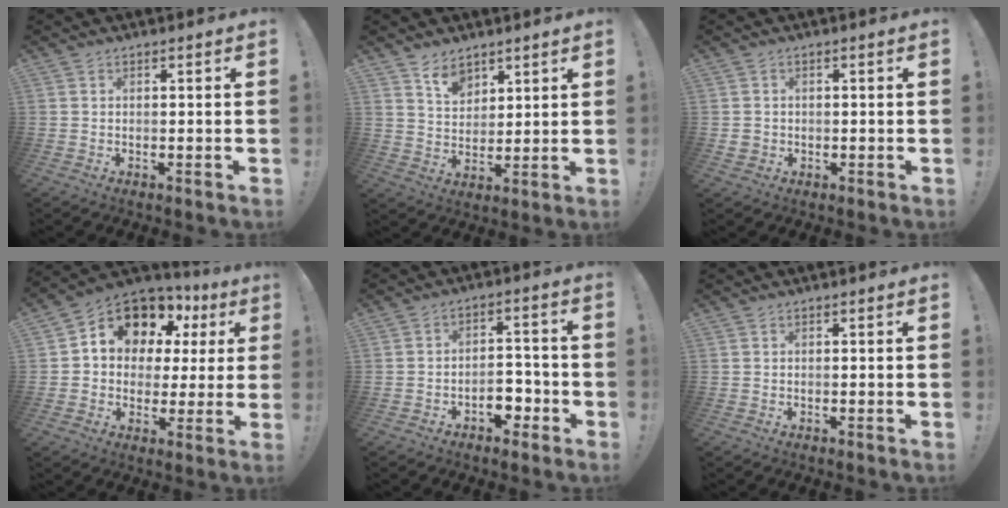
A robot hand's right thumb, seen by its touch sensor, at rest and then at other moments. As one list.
[{"total": 7.3, "force": [5.5, 4.3, 2.2], "torque": [-0.043, -0.033, 0.105]}, {"total": 2.3, "force": [0.1, 2.2, 0.7], "torque": [-0.004, -0.001, 0.004]}, {"total": 12.7, "force": [7.0, 8.7, 6.0], "torque": [-0.094, -0.049, 0.130]}, {"total": 7.8, "force": [-3.7, 5.0, 4.6], "torque": [-0.052, 0.022, -0.060]}, {"total": 0.0}]